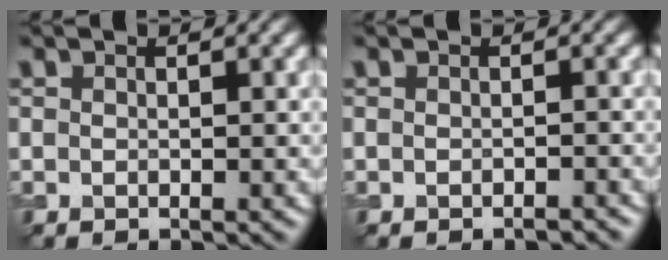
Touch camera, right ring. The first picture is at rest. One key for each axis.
{"total": 0.8, "fx": -0.7, "fy": 0.2, "fz": 0.3, "tx": -0.004, "ty": 0.001, "tz": -0.009}